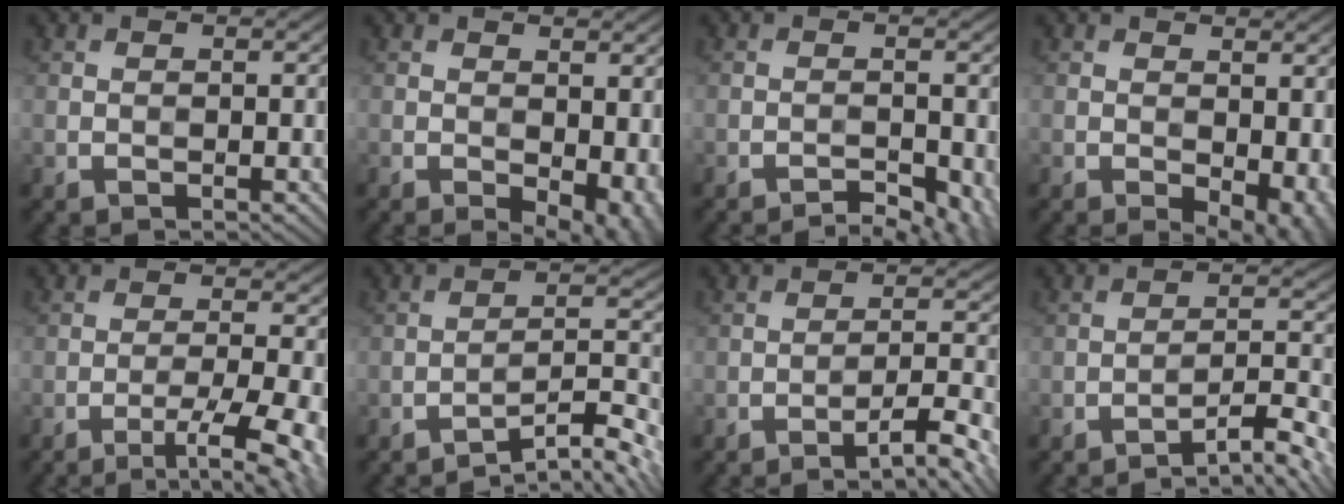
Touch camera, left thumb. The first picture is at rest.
{"total": 6.2, "force": [-1.3, 3.5, 5.0], "torque": [-0.065, -0.013, -0.014]}
{"total": 3.7, "force": [-2.7, 1.0, 2.2], "torque": [-0.039, 0.001, -0.039]}
{"total": 6.0, "force": [-1.2, 3.4, 4.8], "torque": [-0.065, -0.014, -0.012]}
{"total": 6.8, "force": [-3.4, 1.3, 5.8], "torque": [-0.095, -0.003, -0.048]}
{"total": 7.8, "force": [-6.1, 1.4, 4.8], "torque": [-0.074, 0.015, -0.100]}
{"total": 6.7, "force": [-4.4, 1.0, 5.0], "torque": [-0.079, 0.015, -0.067]}
{"total": 7.0, "force": [-5.3, 1.1, 4.4], "torque": [-0.069, 0.020, -0.083]}